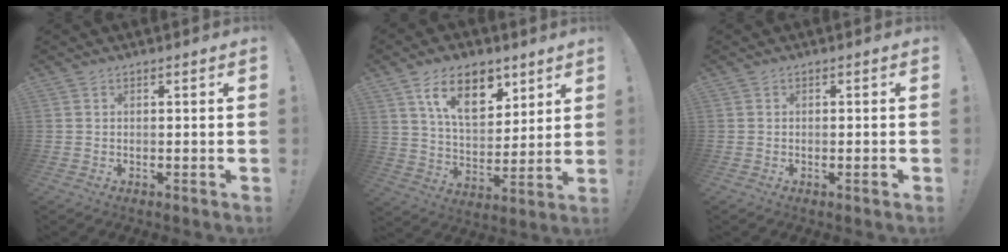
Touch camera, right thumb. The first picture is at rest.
{"total": 15.7, "force": [8.5, 9.1, 9.7], "torque": [-0.150, -0.027, 0.154]}
{"total": 1.3, "force": [-0.5, -0.1, 1.1], "torque": [-0.017, -0.001, -0.010]}